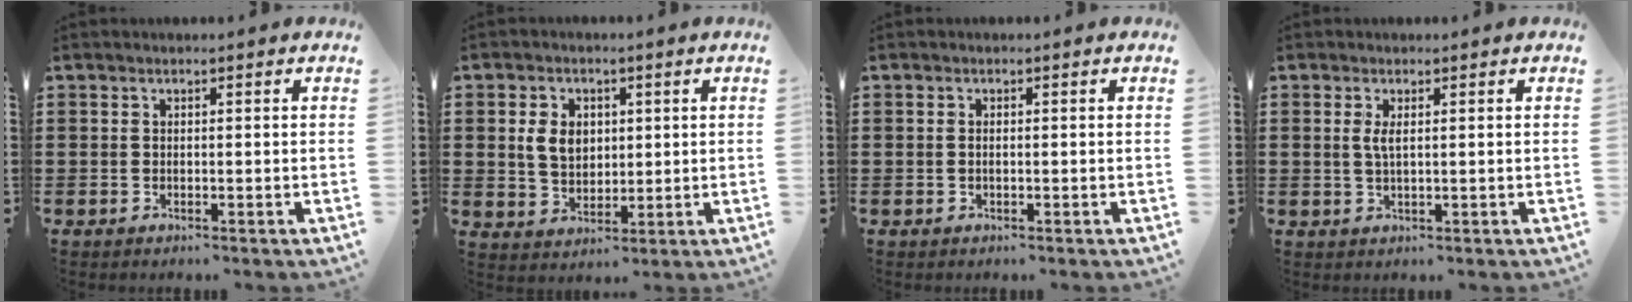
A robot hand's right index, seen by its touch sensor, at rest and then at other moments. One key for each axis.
{"total": 5.3, "fx": 1.0, "fy": 3.9, "fz": 3.4, "tx": -0.078, "ty": 0.007, "tz": 0.012}
{"total": 0.5, "fx": -0.1, "fy": 0.2, "fz": 0.5, "tx": -0.011, "ty": -0.002, "tz": -0.002}
{"total": 2.0, "fx": 0.5, "fy": 0.5, "fz": 1.9, "tx": -0.039, "ty": 0.002, "tz": 0.006}